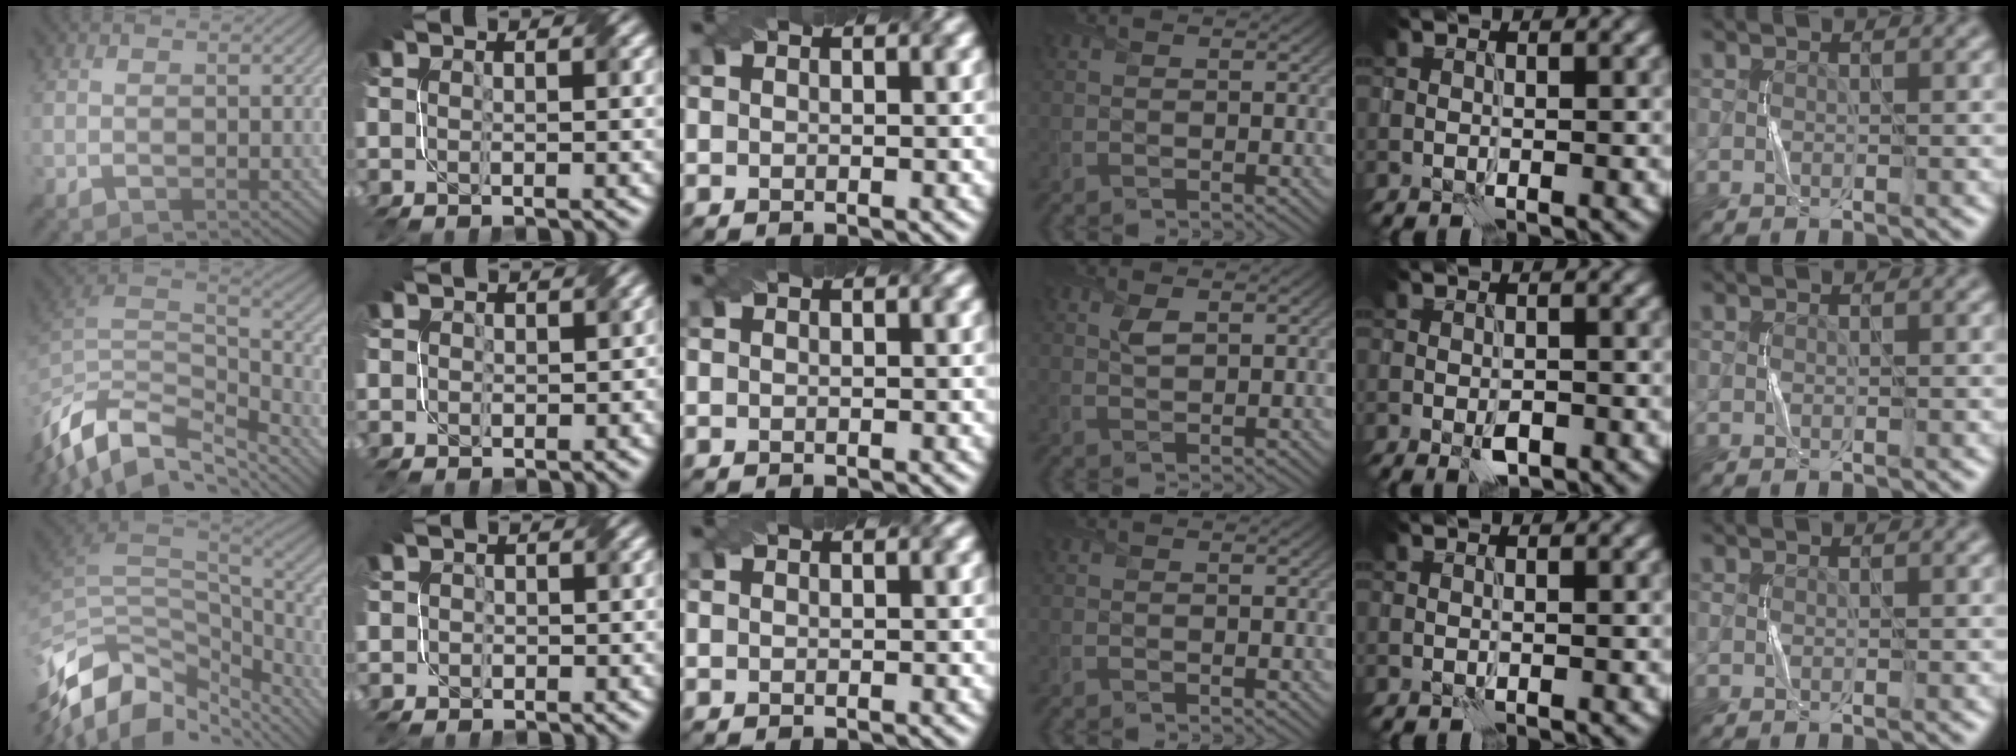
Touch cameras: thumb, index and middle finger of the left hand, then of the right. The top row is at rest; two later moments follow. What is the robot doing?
{"motion": "twist", "object": "screw"}